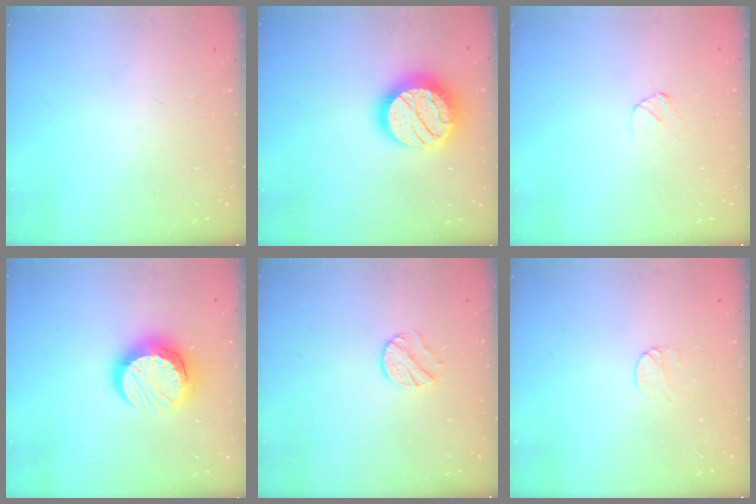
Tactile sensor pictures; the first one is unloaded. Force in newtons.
{"total": 21.0, "press": 20.9, "slide": 1.4}
{"total": 3.6, "press": 3.6, "slide": 0.2}
{"total": 13.1, "press": 13.1, "slide": 1.2}
{"total": 7.5, "press": 7.4, "slide": 0.9}
{"total": 6.3, "press": 6.3, "slide": 0.6}